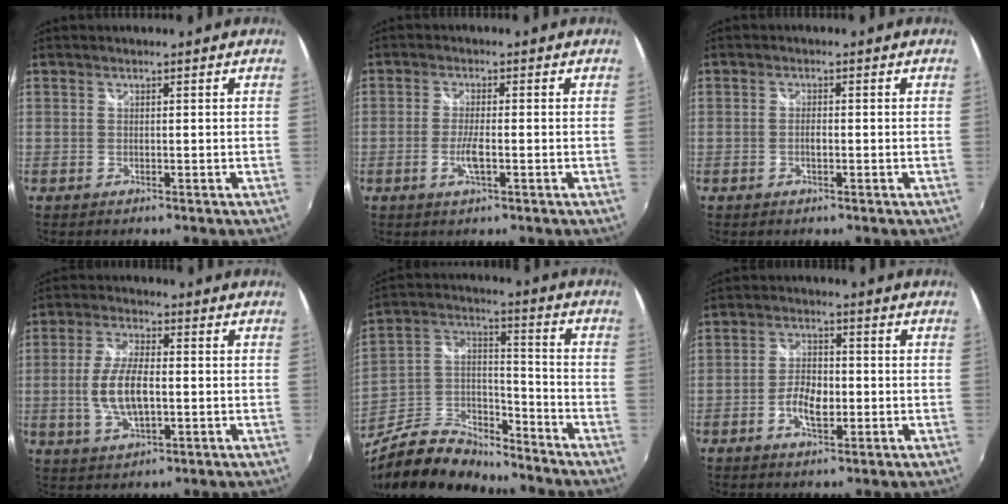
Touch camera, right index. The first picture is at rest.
{"total": 3.7, "force": [-1.2, 0.6, 3.4], "torque": [-0.072, -0.005, -0.024]}
{"total": 1.5, "force": [-0.5, 0.6, 1.3], "torque": [-0.026, 0.001, -0.010]}
{"total": 9.4, "force": [-1.1, 4.1, 8.4], "torque": [-0.171, 0.000, -0.018]}
{"total": 15.9, "force": [-12.6, 6.5, 7.2], "torque": [-0.163, 0.017, -0.224]}
{"total": 5.9, "force": [-1.7, 3.0, 4.8], "torque": [-0.099, 0.006, -0.029]}